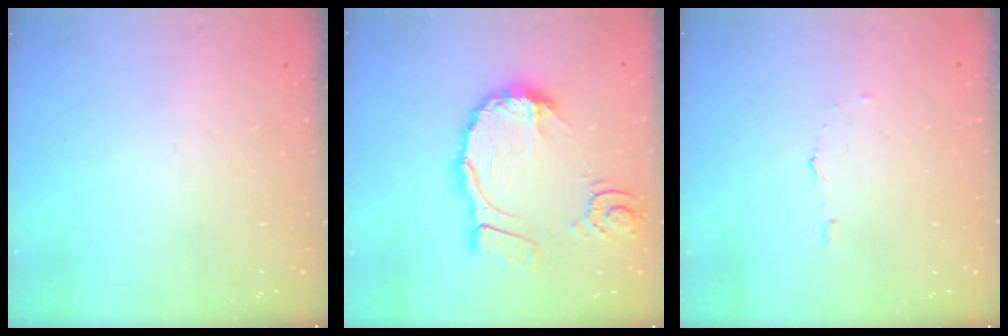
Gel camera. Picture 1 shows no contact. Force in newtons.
{"total": 15.5, "press": 15.4, "slide": 1.9}
{"total": 3.4, "press": 3.4, "slide": 0.3}